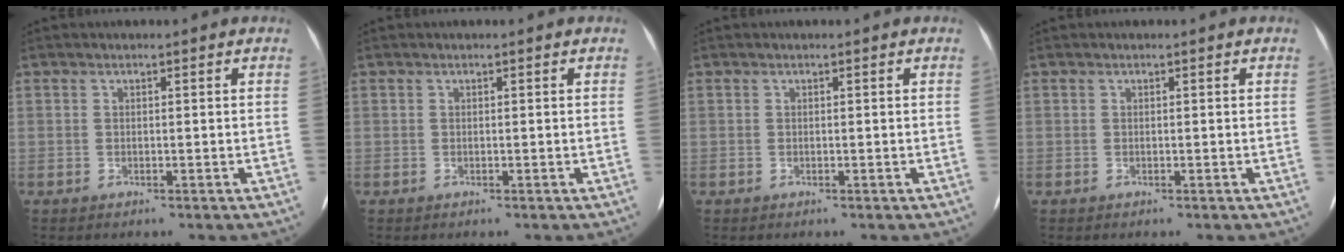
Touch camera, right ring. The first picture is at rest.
{"total": 0.0}
{"total": 0.0}
{"total": 0.0}